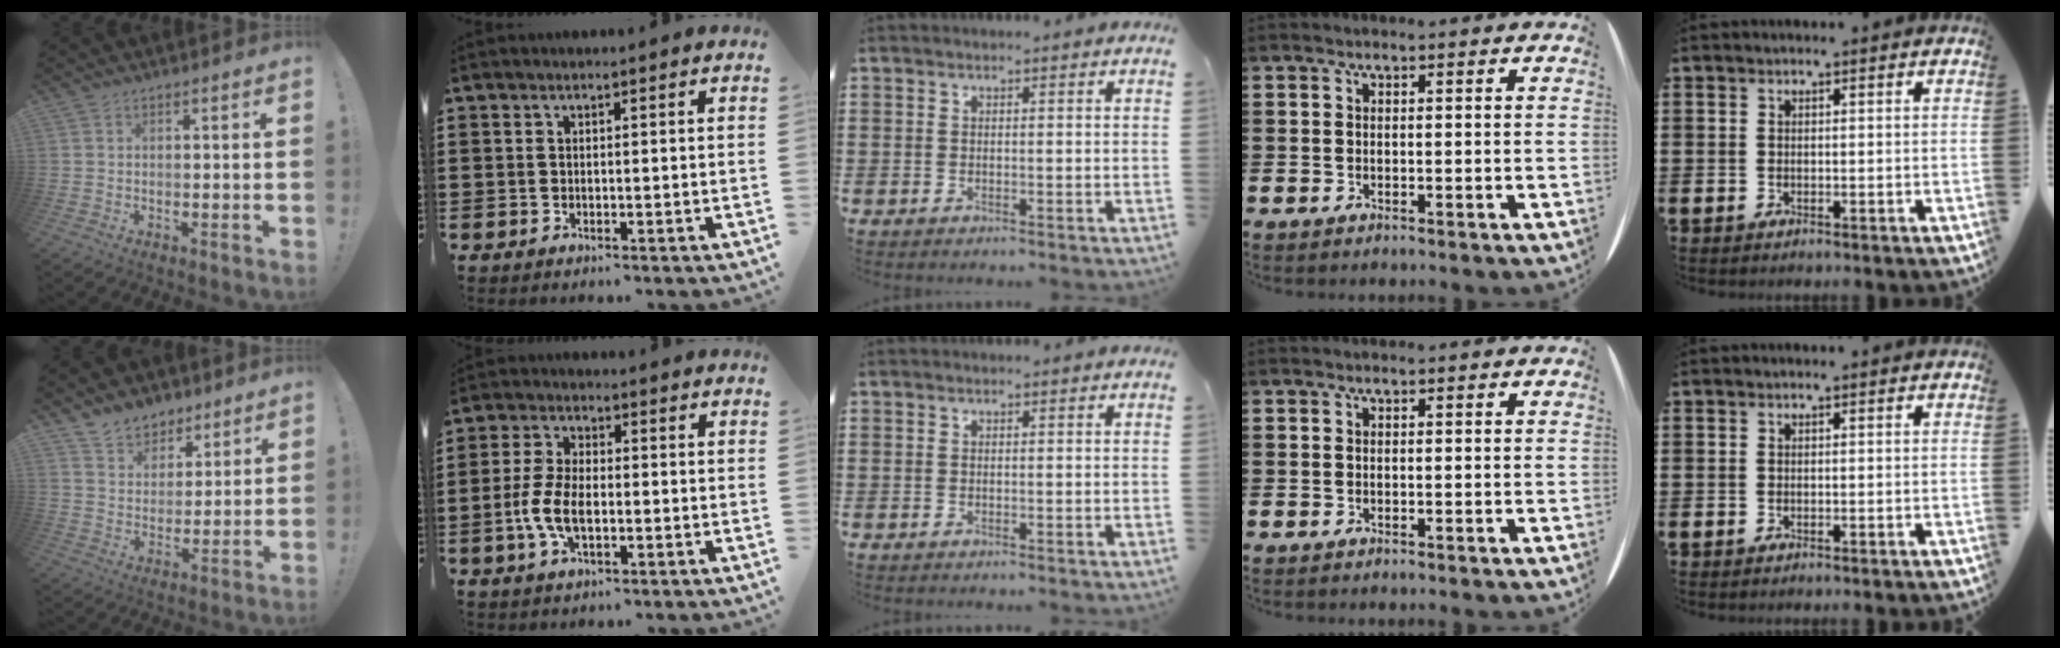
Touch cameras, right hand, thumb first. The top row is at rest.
{"thumb": {"total": 8.1, "force": [6.2, 5.2, 0.8], "torque": [-0.018, -0.053, 0.125]}, "index": {"total": 6.5, "force": [-1.6, 3.1, 5.5], "torque": [-0.129, -0.003, -0.036]}}